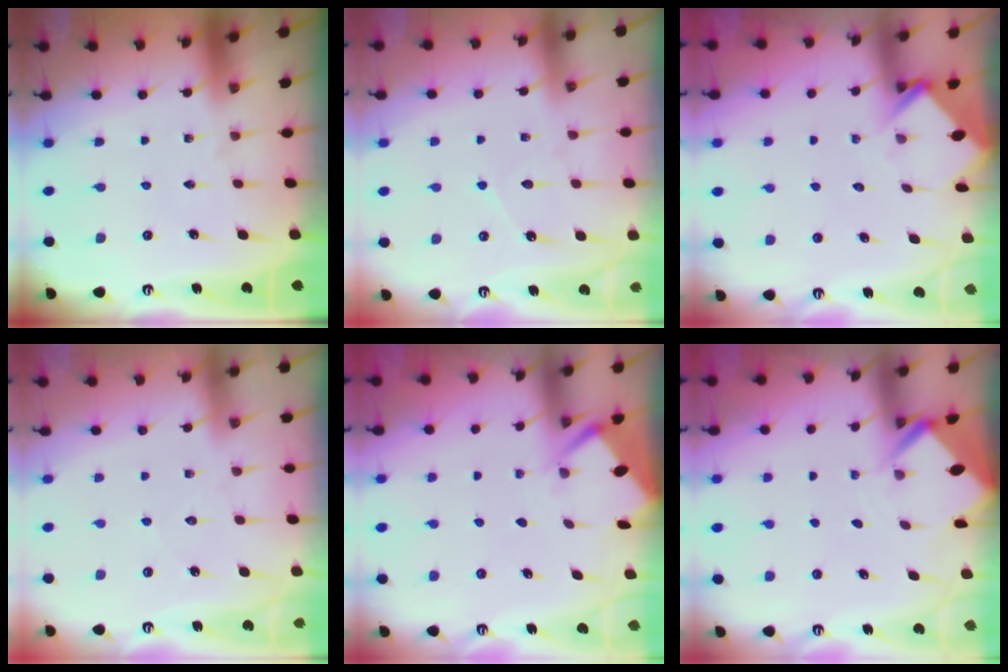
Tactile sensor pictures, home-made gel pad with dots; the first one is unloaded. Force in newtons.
{"total": 5.3, "press": 5.2, "slide": 0.6}
{"total": 3.8, "press": 3.8, "slide": 0.2}
{"total": 4.2, "press": 4.1, "slide": 0.5}
{"total": 2.8, "press": 2.8, "slide": 0.3}
{"total": 3.1, "press": 3.1, "slide": 0.1}